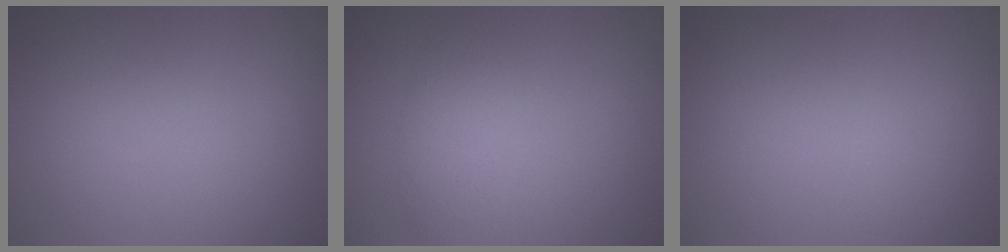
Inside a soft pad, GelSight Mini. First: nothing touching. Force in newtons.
{"total": 2.5, "press": 2.5, "slide": 0.1}
{"total": 0.0}